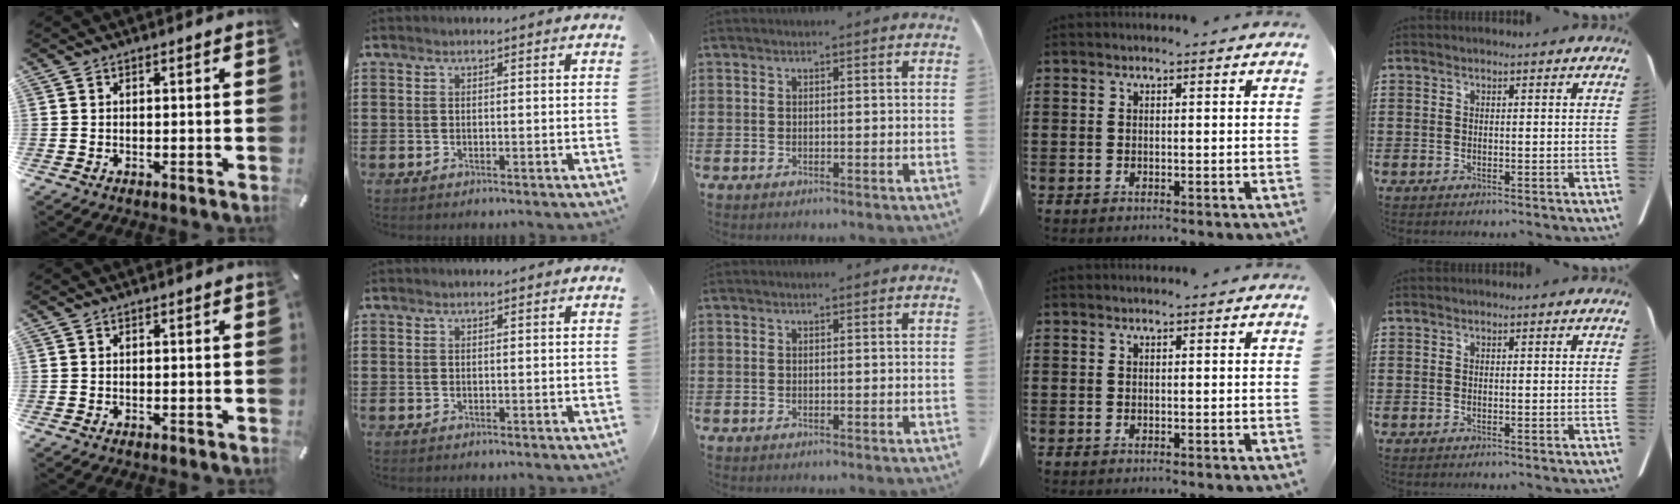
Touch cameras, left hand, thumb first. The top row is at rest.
{}